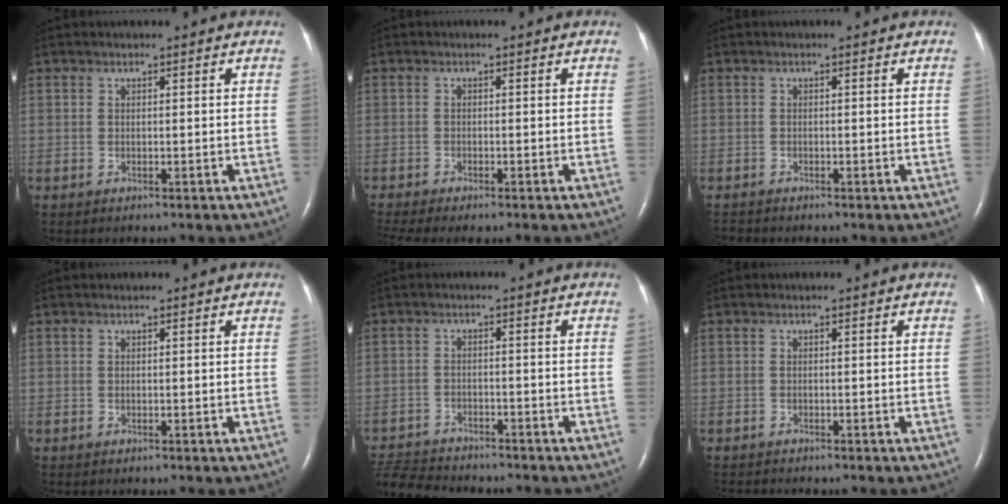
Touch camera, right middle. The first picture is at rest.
{"total": 4.4, "force": [-3.6, 0.4, 2.4], "torque": [-0.043, -0.007, -0.057]}
{"total": 0.7, "force": [-0.7, 0.0, 0.0], "torque": [-0.004, -0.004, -0.012]}
{"total": 0.0}
{"total": 8.8, "force": [-8.5, 1.5, 2.0], "torque": [-0.042, -0.005, -0.140]}
{"total": 1.8, "force": [-1.7, 0.0, 0.6], "torque": [-0.010, -0.006, -0.025]}